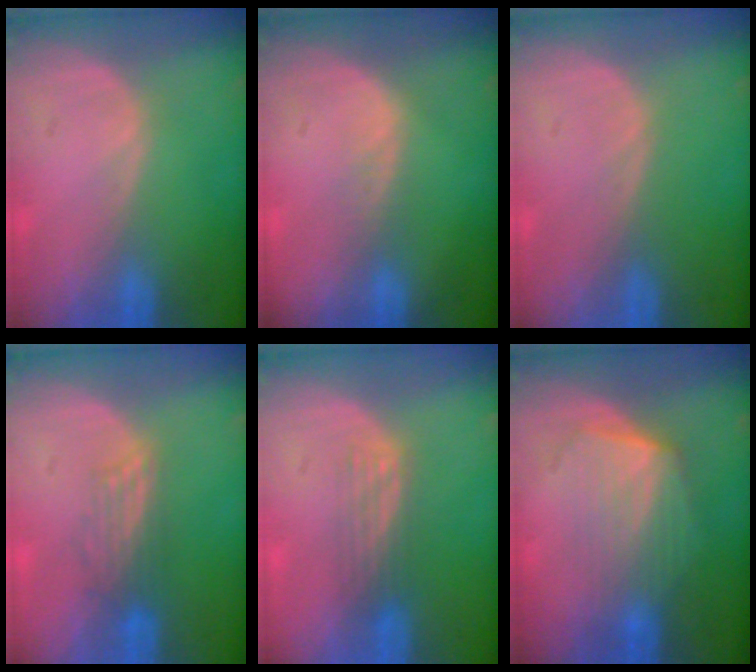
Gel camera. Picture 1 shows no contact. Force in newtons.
{"total": 1.3, "press": 1.3, "slide": 0.1}
{"total": 0.0}
{"total": 2.7, "press": 2.7, "slide": 0.4}
{"total": 2.8, "press": 2.5, "slide": 1.3}
{"total": 7.2, "press": 6.5, "slide": 3.0}